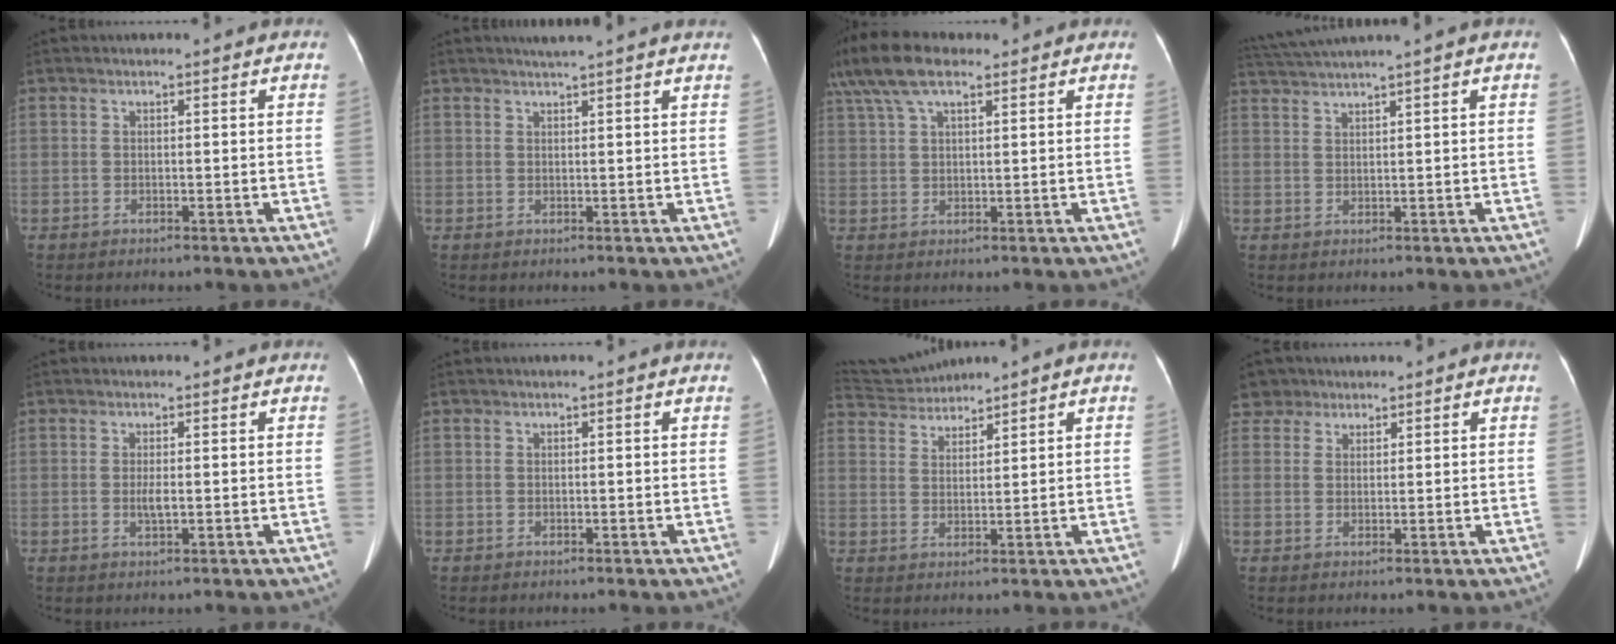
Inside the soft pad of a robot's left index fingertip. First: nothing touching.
{"total": 5.3, "force": [4.6, -0.7, 2.4], "torque": [-0.034, 0.017, 0.054]}
{"total": 10.8, "force": [7.6, 3.9, 6.7], "torque": [-0.145, 0.047, 0.146]}
{"total": 5.1, "force": [4.4, -1.8, 2.1], "torque": [-0.043, 0.017, 0.089]}
{"total": 1.5, "force": [0.1, 0.2, 1.5], "torque": [-0.032, -0.001, 0.002]}
{"total": 0.6, "force": [0.5, -0.1, 0.3], "torque": [-0.006, 0.003, 0.012]}
{"total": 5.1, "force": [5.1, -0.3, 0.0], "torque": [-0.015, 0.021, 0.109]}
{"total": 3.9, "force": [2.8, 2.8, -0.2], "torque": [0.003, 0.017, 0.052]}